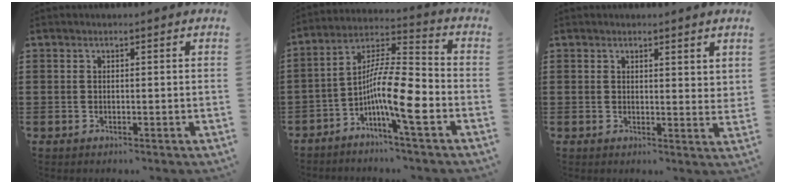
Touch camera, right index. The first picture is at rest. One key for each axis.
{"total": 10.6, "fx": -4.1, "fy": 1.9, "fz": 9.6, "tx": -0.190, "ty": -0.012, "tz": -0.077}
{"total": 1.7, "fx": 1.5, "fy": 0.5, "fz": 0.6, "tx": -0.014, "ty": 0.004, "tz": 0.029}